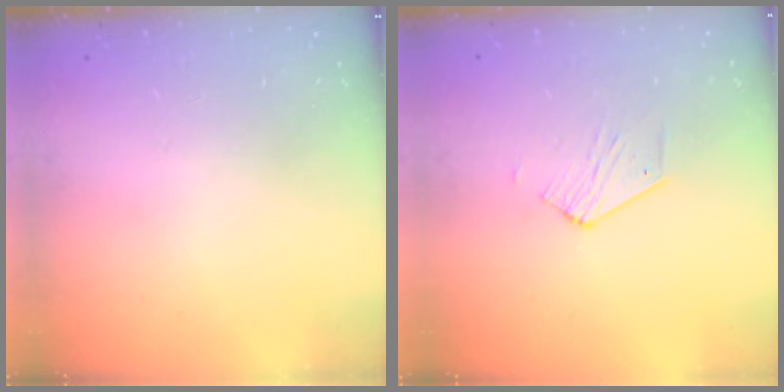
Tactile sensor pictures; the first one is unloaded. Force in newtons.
{"total": 4.1, "press": 4.0, "slide": 0.2}